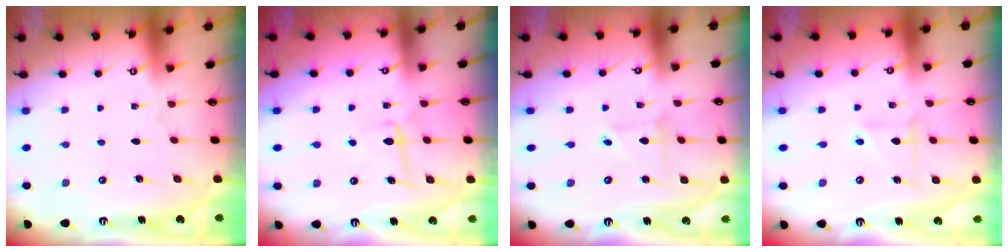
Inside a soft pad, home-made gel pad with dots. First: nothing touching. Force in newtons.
{"total": 6.2, "press": 6.1, "slide": 1.1}
{"total": 2.4, "press": 2.4, "slide": 0.2}
{"total": 4.0, "press": 4.0, "slide": 0.5}